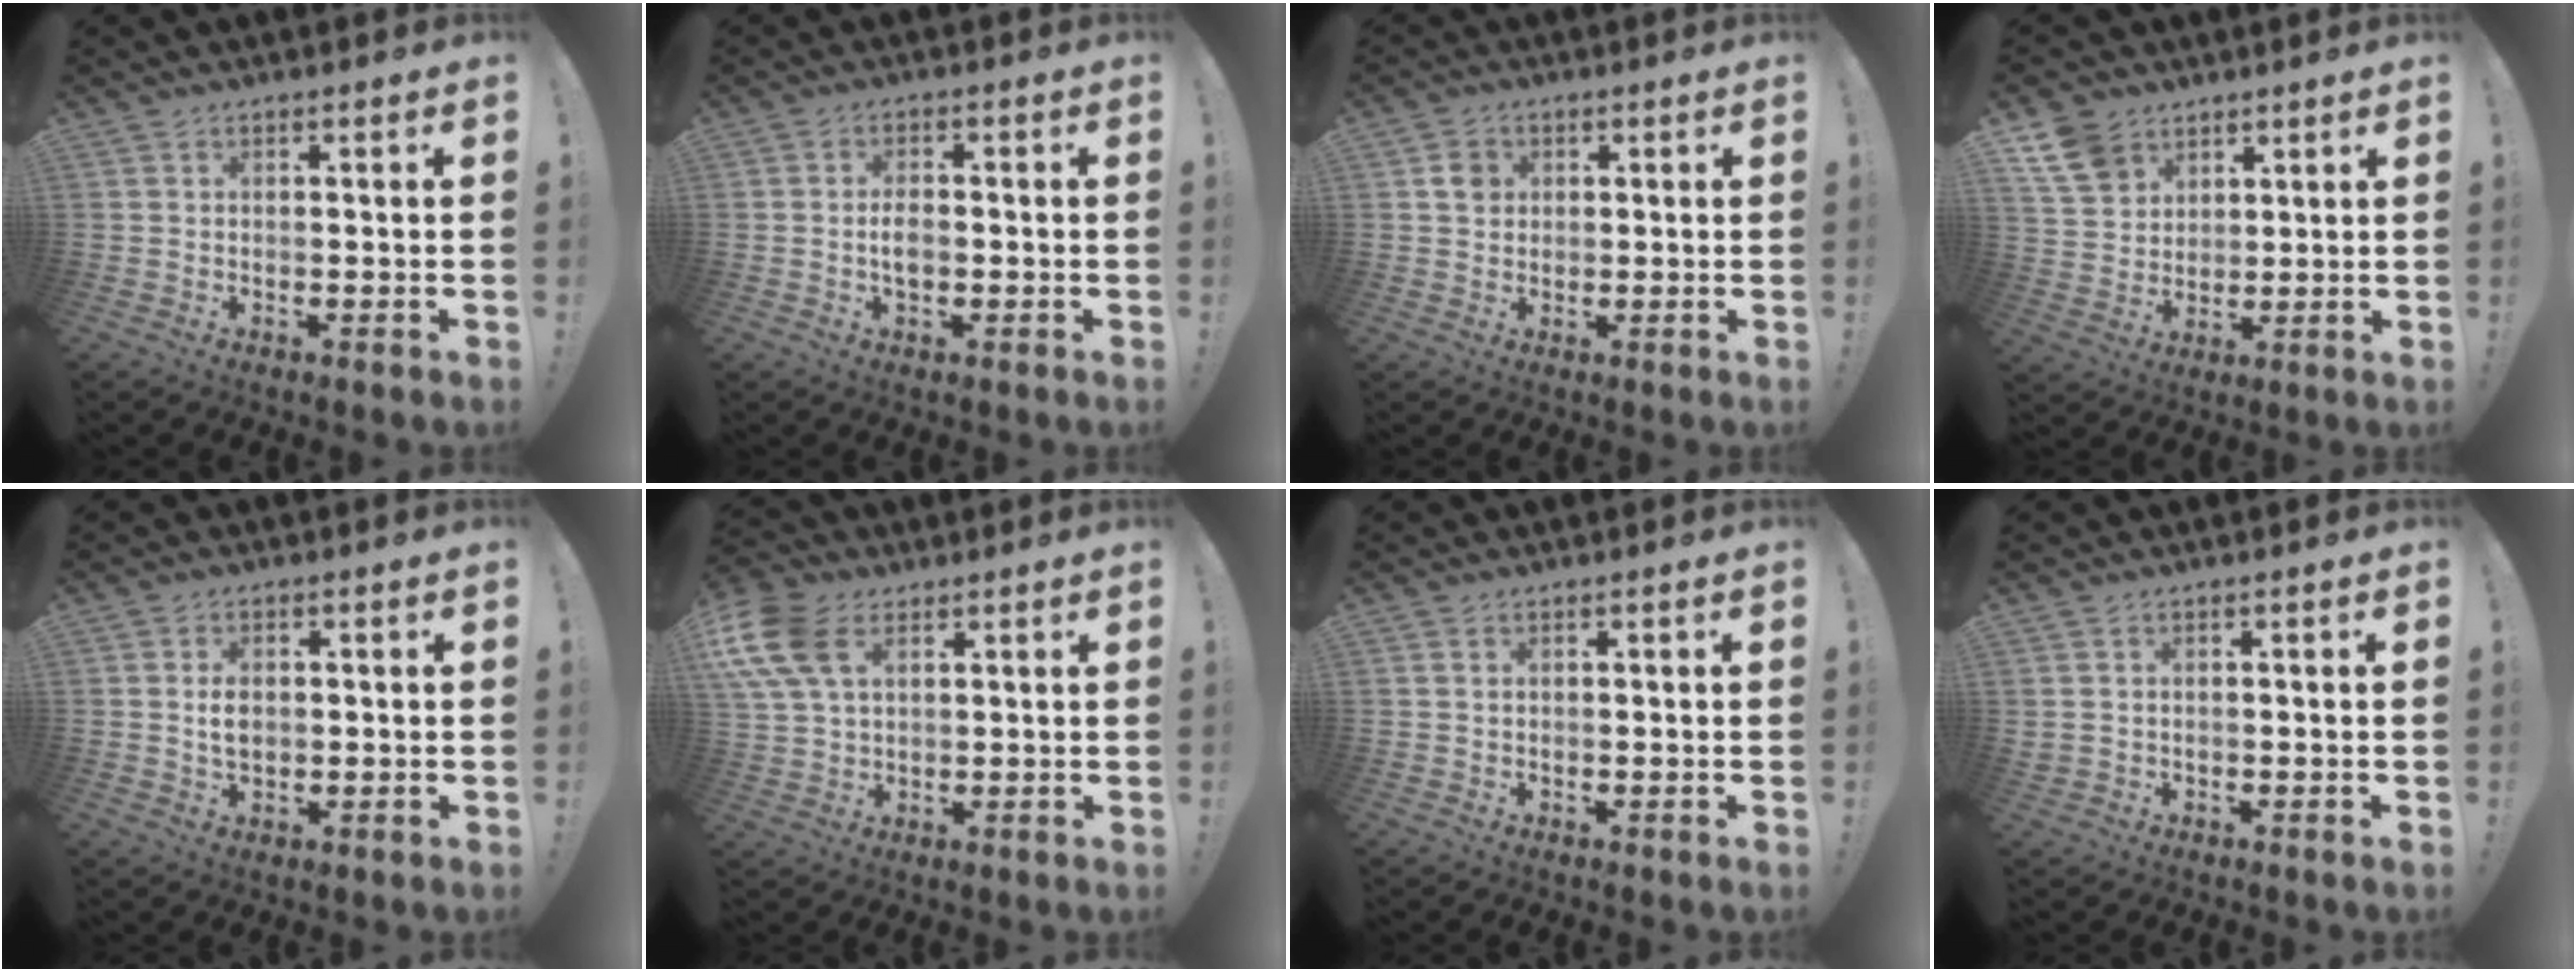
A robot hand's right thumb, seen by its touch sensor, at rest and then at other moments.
{"total": 3.5, "force": [-0.8, 2.0, 2.8], "torque": [-0.048, 0.003, -0.016]}
{"total": 3.7, "force": [0.9, 3.4, 1.1], "torque": [-0.001, -0.003, 0.013]}
{"total": 10.4, "force": [6.4, 7.3, 3.8], "torque": [-0.072, -0.029, 0.131]}
{"total": 4.0, "force": [0.4, 2.6, 2.9], "torque": [-0.041, -0.004, 0.001]}
{"total": 14.9, "force": [5.5, 9.7, 9.8], "torque": [-0.206, -0.013, 0.105]}
{"total": 0.7, "force": [0.4, 0.4, 0.4], "torque": [-0.011, 0.003, 0.010]}
{"total": 1.0, "force": [0.4, 0.9, 0.2], "torque": [-0.006, 0.004, 0.007]}